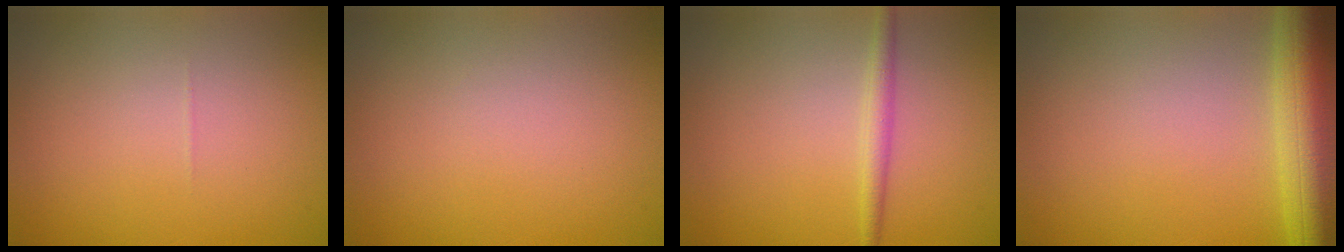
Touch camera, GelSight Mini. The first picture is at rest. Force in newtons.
{"total": 0.0}
{"total": 1.7, "press": 1.7, "slide": 0.1}
{"total": 7.7, "press": 7.7, "slide": 0.3}